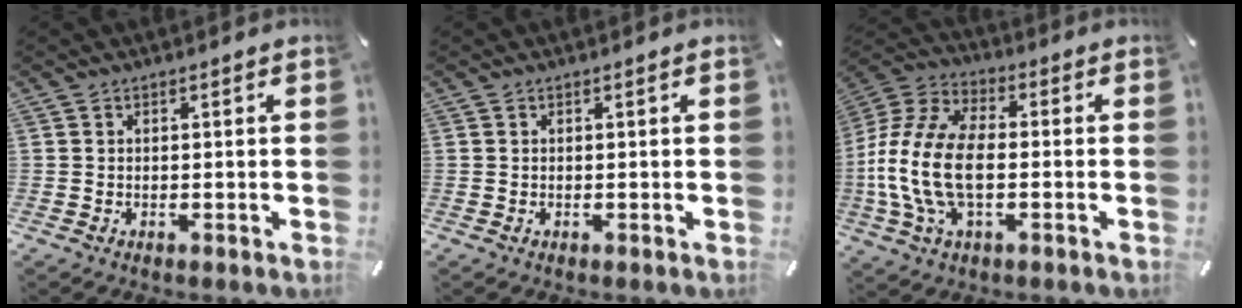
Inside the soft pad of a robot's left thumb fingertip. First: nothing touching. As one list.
[{"total": 0.0}, {"total": 16.2, "force": [-2.9, 9.2, 13.0], "torque": [-0.288, -0.004, -0.055]}]